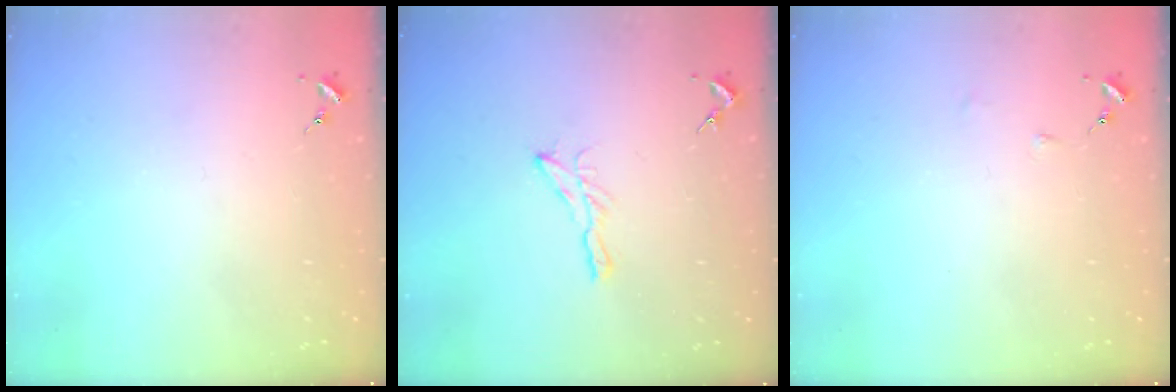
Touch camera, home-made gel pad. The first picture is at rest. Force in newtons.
{"total": 6.0, "press": 6.0, "slide": 0.2}
{"total": 0.0}